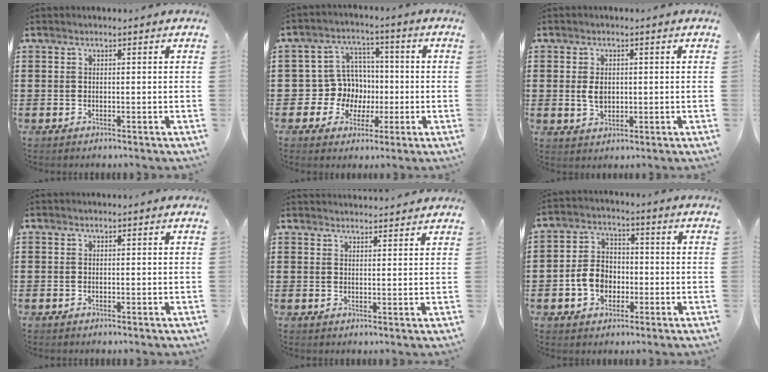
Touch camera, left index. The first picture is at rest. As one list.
[{"total": 8.3, "force": [0.1, 8.1, 2.1], "torque": [-0.071, 0.006, 0.008]}, {"total": 3.2, "force": [0.1, 2.1, 2.4], "torque": [-0.057, 0.003, 0.000]}, {"total": 0.0}, {"total": 2.1, "force": [2.1, -0.1, -0.1], "torque": [-0.004, -0.004, 0.041]}, {"total": 6.1, "force": [-1.9, 4.8, 3.4], "torque": [-0.080, 0.009, -0.040]}]